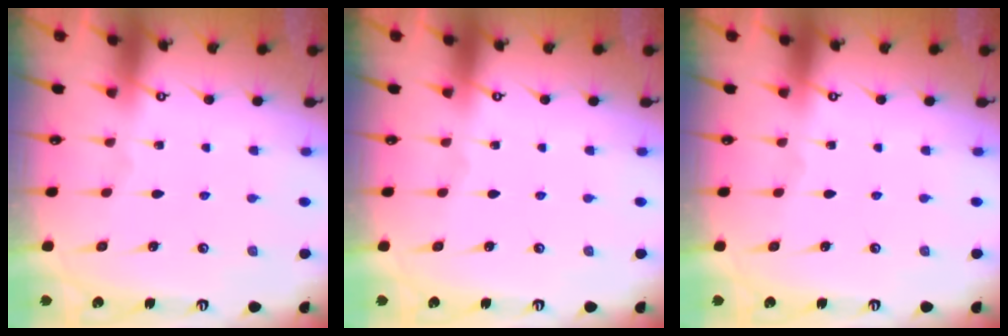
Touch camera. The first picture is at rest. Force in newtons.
{"total": 0.0}
{"total": 0.0}